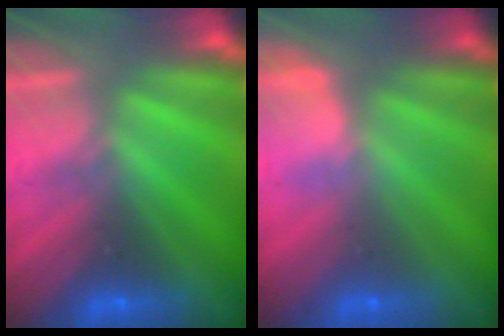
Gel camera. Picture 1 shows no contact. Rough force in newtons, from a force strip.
{"total": 2.8}